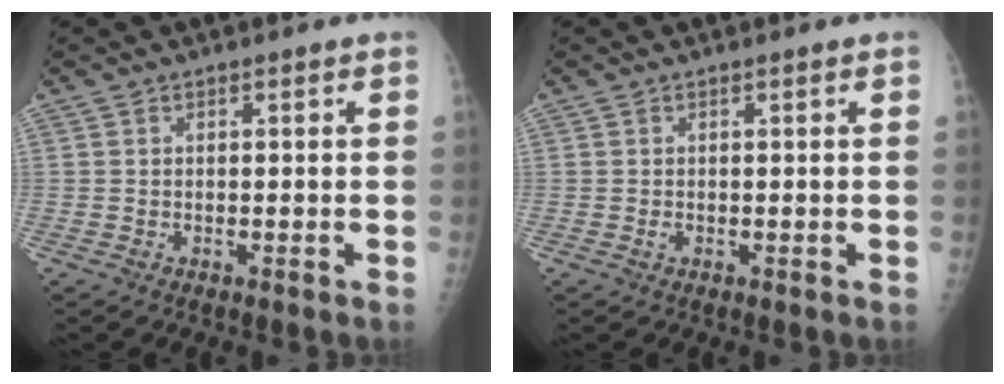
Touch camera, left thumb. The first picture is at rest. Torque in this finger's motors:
{"motor_torque": [-0.12, 0.18, 0.42, 0.17, 0.00]}